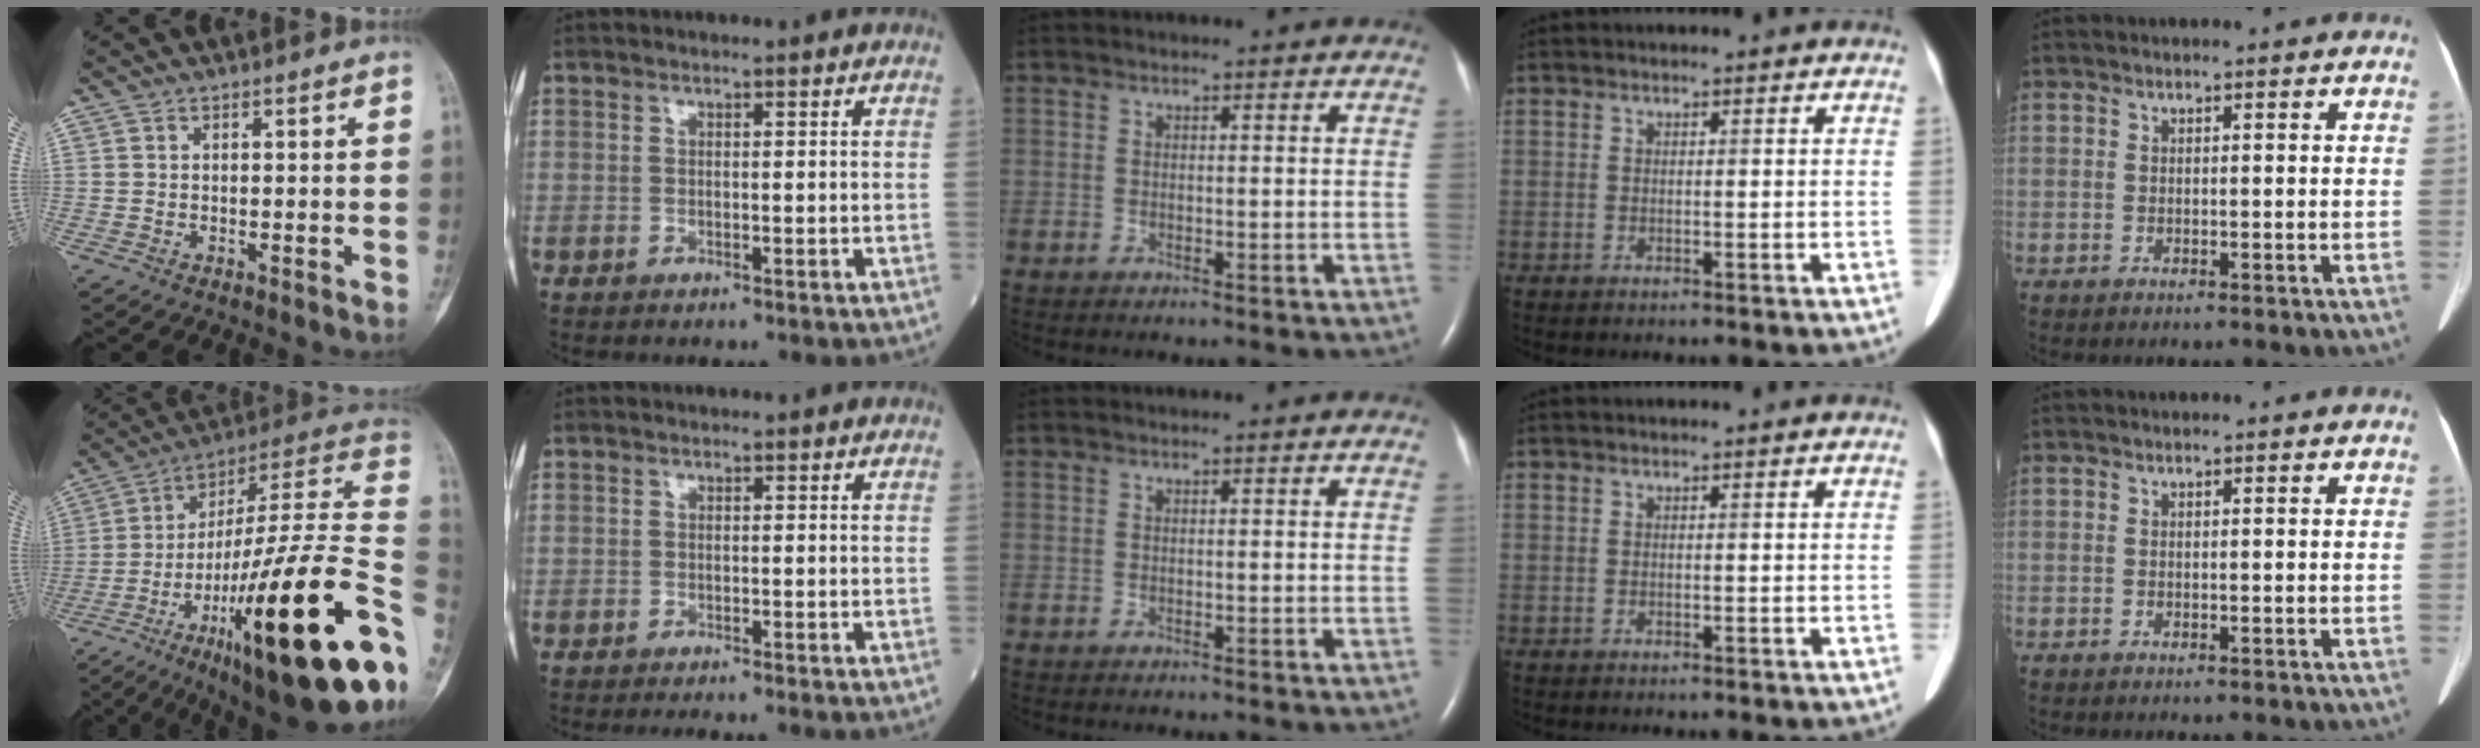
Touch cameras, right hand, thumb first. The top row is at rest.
{"thumb": {"total": 34.0, "force": [-10.5, 6.2, 31.7], "torque": [-0.424, 0.049, -0.173]}, "index": {"total": 1.9, "force": [-1.7, -0.3, 0.8], "torque": [-0.009, -0.001, -0.026]}}